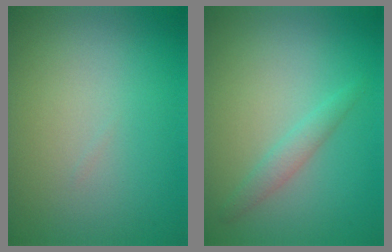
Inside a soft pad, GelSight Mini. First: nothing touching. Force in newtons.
{"total": 1.4, "press": 1.4, "slide": 0.1}